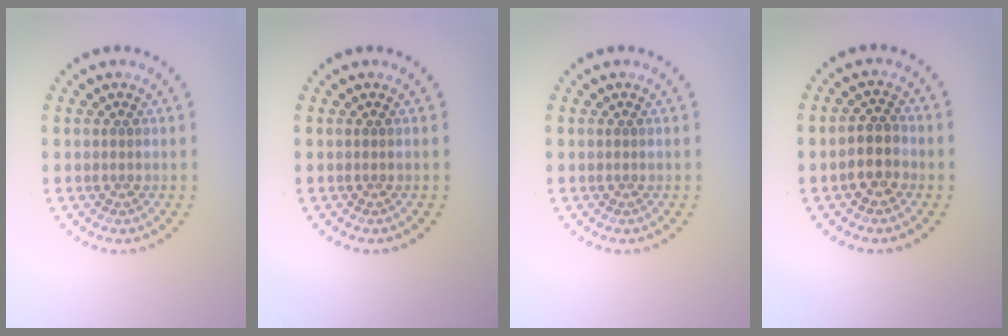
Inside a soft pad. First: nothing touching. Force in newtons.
{"total": 0.0}
{"total": 0.0}
{"total": 2.8, "press": 2.7, "slide": 0.9}